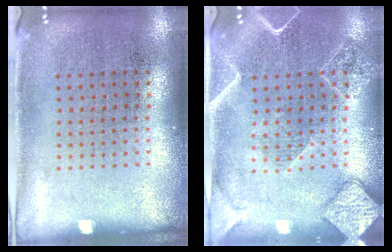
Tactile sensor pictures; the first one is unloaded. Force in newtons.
{"total": 2.2, "press": 2.1, "slide": 0.5}